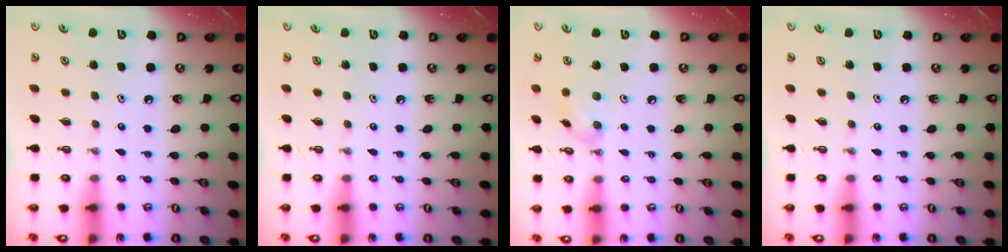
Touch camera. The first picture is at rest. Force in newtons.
{"total": 0.0}
{"total": 7.4, "press": 7.3, "slide": 0.8}
{"total": 0.0}